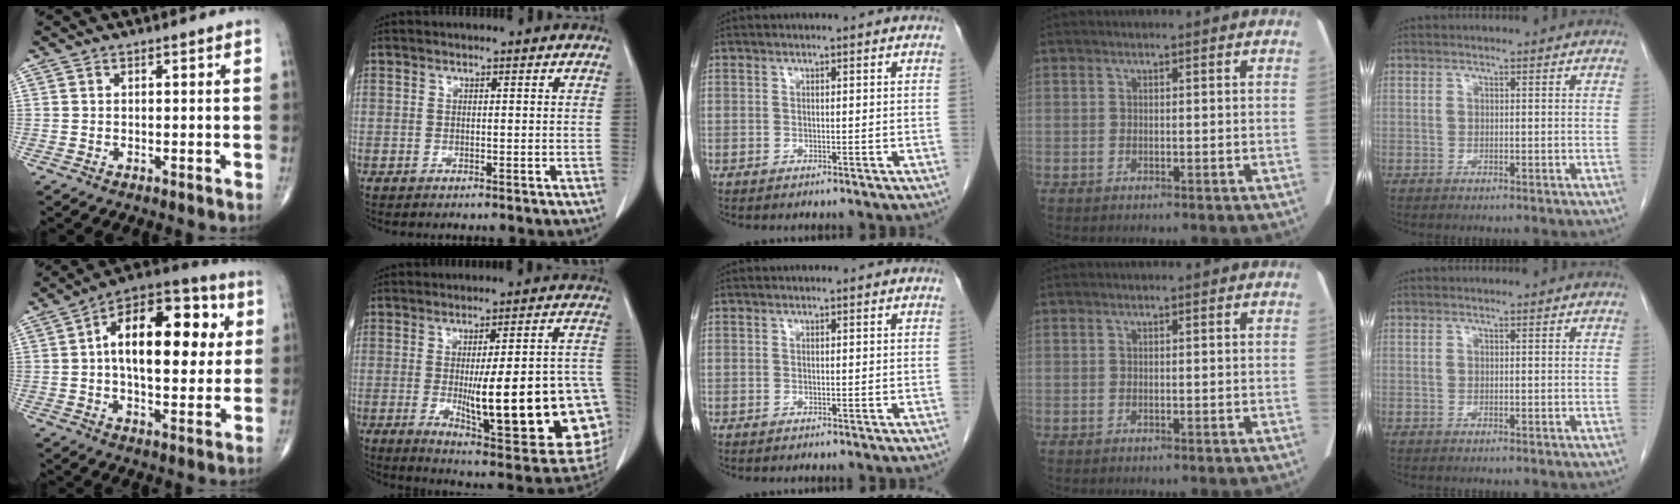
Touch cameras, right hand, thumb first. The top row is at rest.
{"thumb": {"total": 20.8, "force": [3.8, 10.5, 17.5], "torque": [-0.234, 0.018, 0.045]}, "index": {"total": 26.0, "force": [-4.6, 5.2, 25.0], "torque": [-0.248, 0.002, -0.041]}}